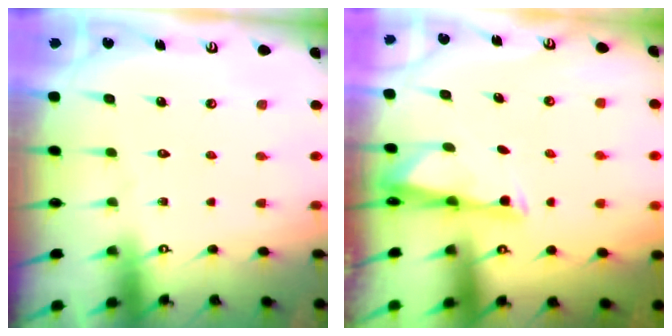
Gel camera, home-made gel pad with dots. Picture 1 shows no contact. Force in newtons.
{"total": 3.0, "press": 2.9, "slide": 0.6}